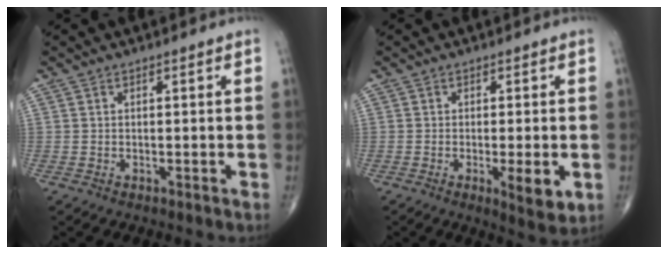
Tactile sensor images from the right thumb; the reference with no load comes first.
{"total": 5.4, "force": [-1.3, 1.3, 5.1], "torque": [-0.076, -0.014, -0.018]}